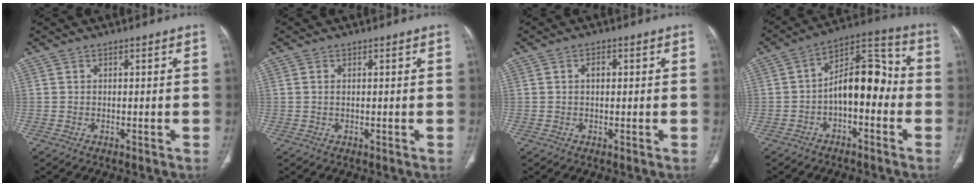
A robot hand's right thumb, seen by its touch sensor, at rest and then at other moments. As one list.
[{"total": 0.6, "force": [0.2, 0.3, 0.5], "torque": [-0.016, 0.004, 0.004]}, {"total": 1.8, "force": [0.3, 1.1, 1.4], "torque": [-0.024, 0.007, 0.005]}, {"total": 12.6, "force": [-2.2, 6.8, 10.3], "torque": [-0.135, 0.052, -0.045]}]